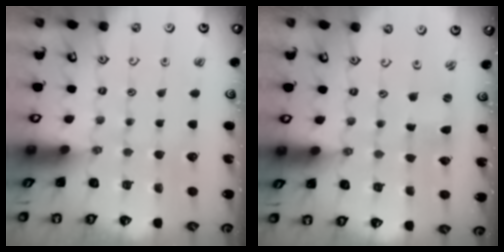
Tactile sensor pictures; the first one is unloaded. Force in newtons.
{"total": 0.0}